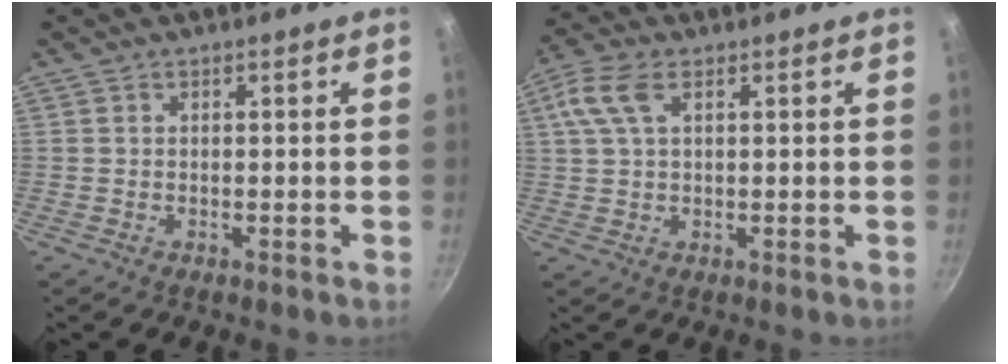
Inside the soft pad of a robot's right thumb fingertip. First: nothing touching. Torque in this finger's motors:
{"motor_torque": [0.00, 0.26, 0.59, 0.57, 0.10]}